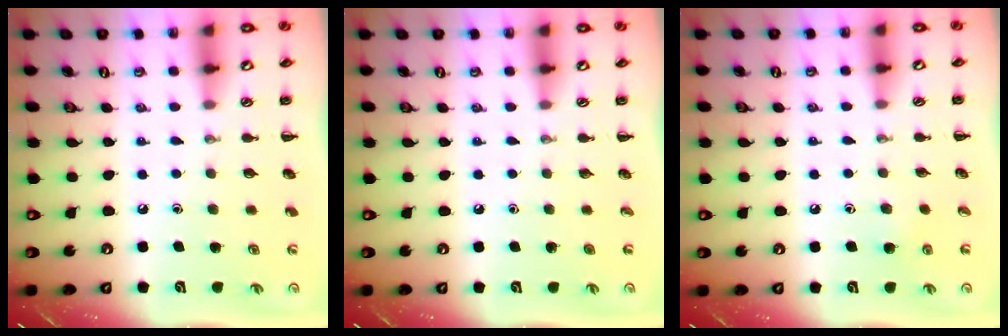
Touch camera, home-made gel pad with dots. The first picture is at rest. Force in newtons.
{"total": 0.0}
{"total": 2.4, "press": 2.3, "slide": 0.9}